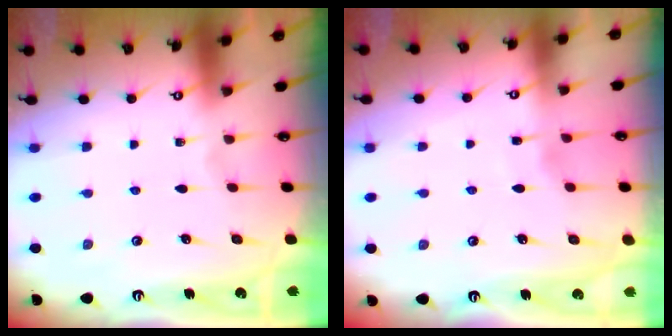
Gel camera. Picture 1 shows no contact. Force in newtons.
{"total": 2.6, "press": 2.5, "slide": 0.2}